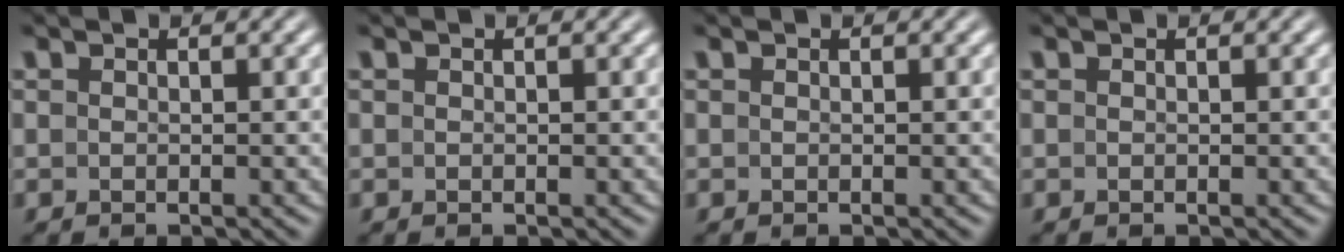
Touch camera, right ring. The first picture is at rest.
{"total": 0.0}
{"total": 0.0}
{"total": 0.0}